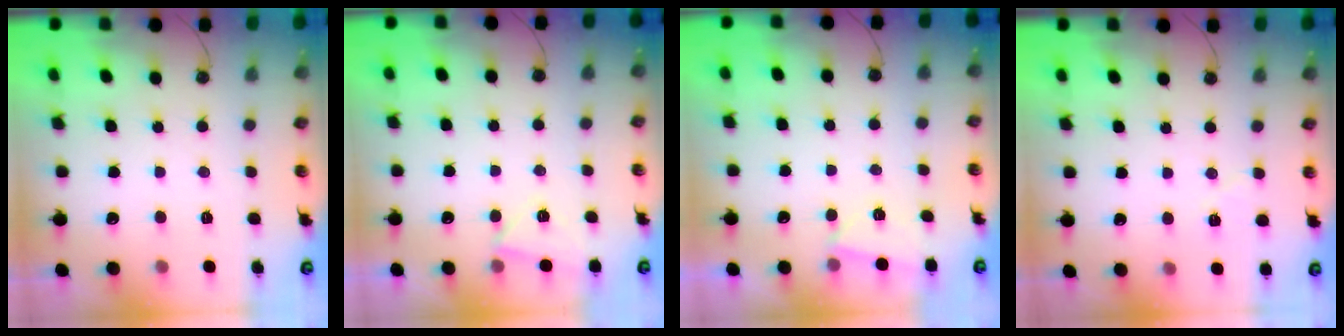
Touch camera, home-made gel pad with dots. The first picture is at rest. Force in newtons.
{"total": 4.0, "press": 3.3, "slide": 2.2}
{"total": 1.9, "press": 1.8, "slide": 0.6}
{"total": 4.3, "press": 3.9, "slide": 1.9}